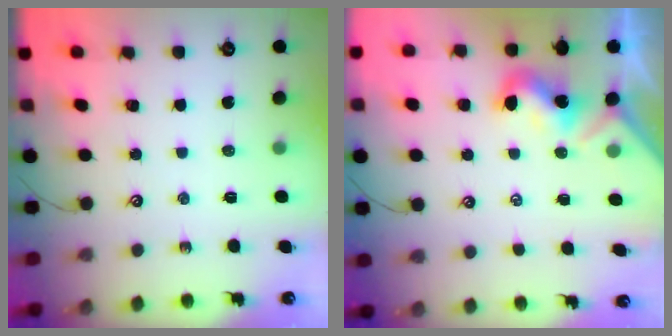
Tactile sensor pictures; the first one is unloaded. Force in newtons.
{"total": 1.7, "press": 1.7, "slide": 0.1}